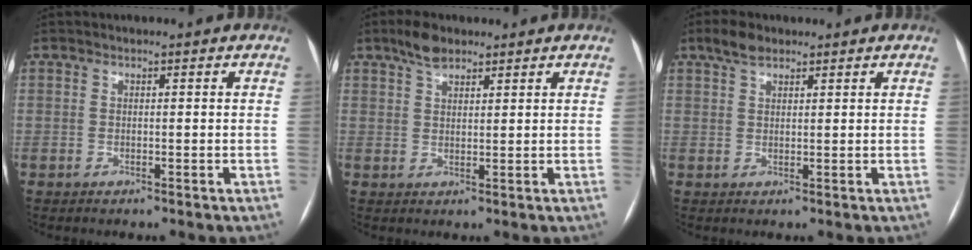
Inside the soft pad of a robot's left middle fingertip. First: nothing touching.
{"total": 3.9, "force": [2.9, 1.6, 2.0], "torque": [-0.044, 0.012, 0.054]}
{"total": 3.3, "force": [2.5, 1.4, 1.8], "torque": [-0.039, 0.013, 0.046]}